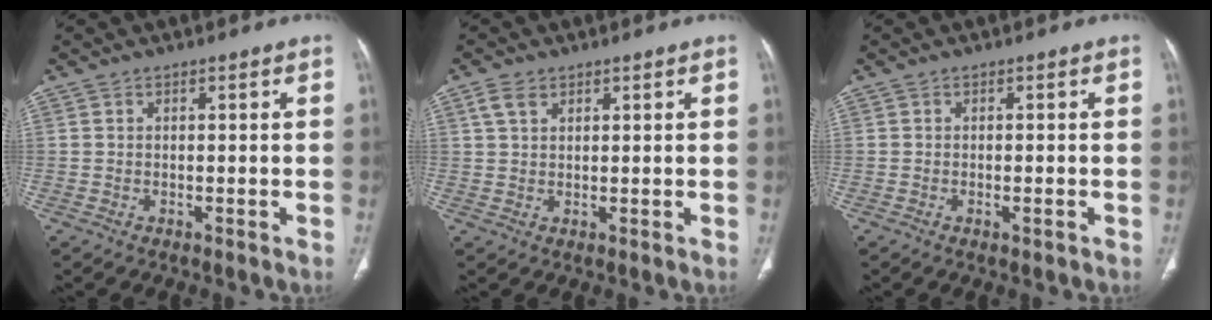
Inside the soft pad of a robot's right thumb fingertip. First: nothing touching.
{"total": 3.0, "force": [1.7, 1.9, 1.7], "torque": [-0.033, 0.002, 0.038]}
{"total": 1.1, "force": [-0.5, 0.3, 1.0], "torque": [-0.015, -0.002, -0.007]}